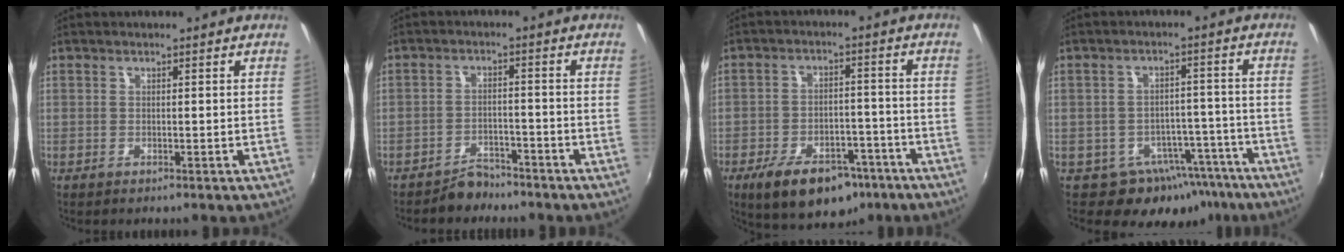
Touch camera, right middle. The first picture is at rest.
{"total": 4.1, "force": [-3.7, 1.7, 0.3], "torque": [-0.014, 0.007, -0.058]}
{"total": 14.5, "force": [-9.3, 7.4, 8.3], "torque": [-0.162, -0.003, -0.133]}
{"total": 10.3, "force": [-6.7, 7.1, 3.1], "torque": [-0.046, 0.028, -0.067]}